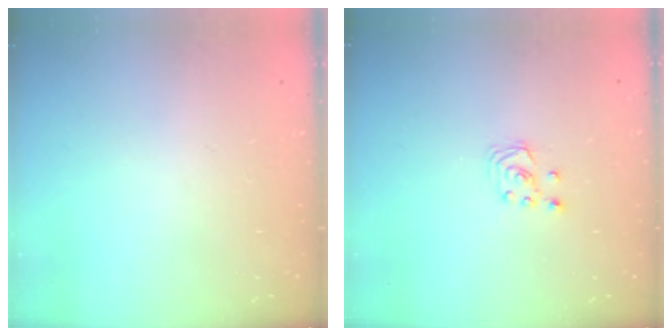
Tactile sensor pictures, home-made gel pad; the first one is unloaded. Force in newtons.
{"total": 2.7, "press": 2.7, "slide": 0.3}